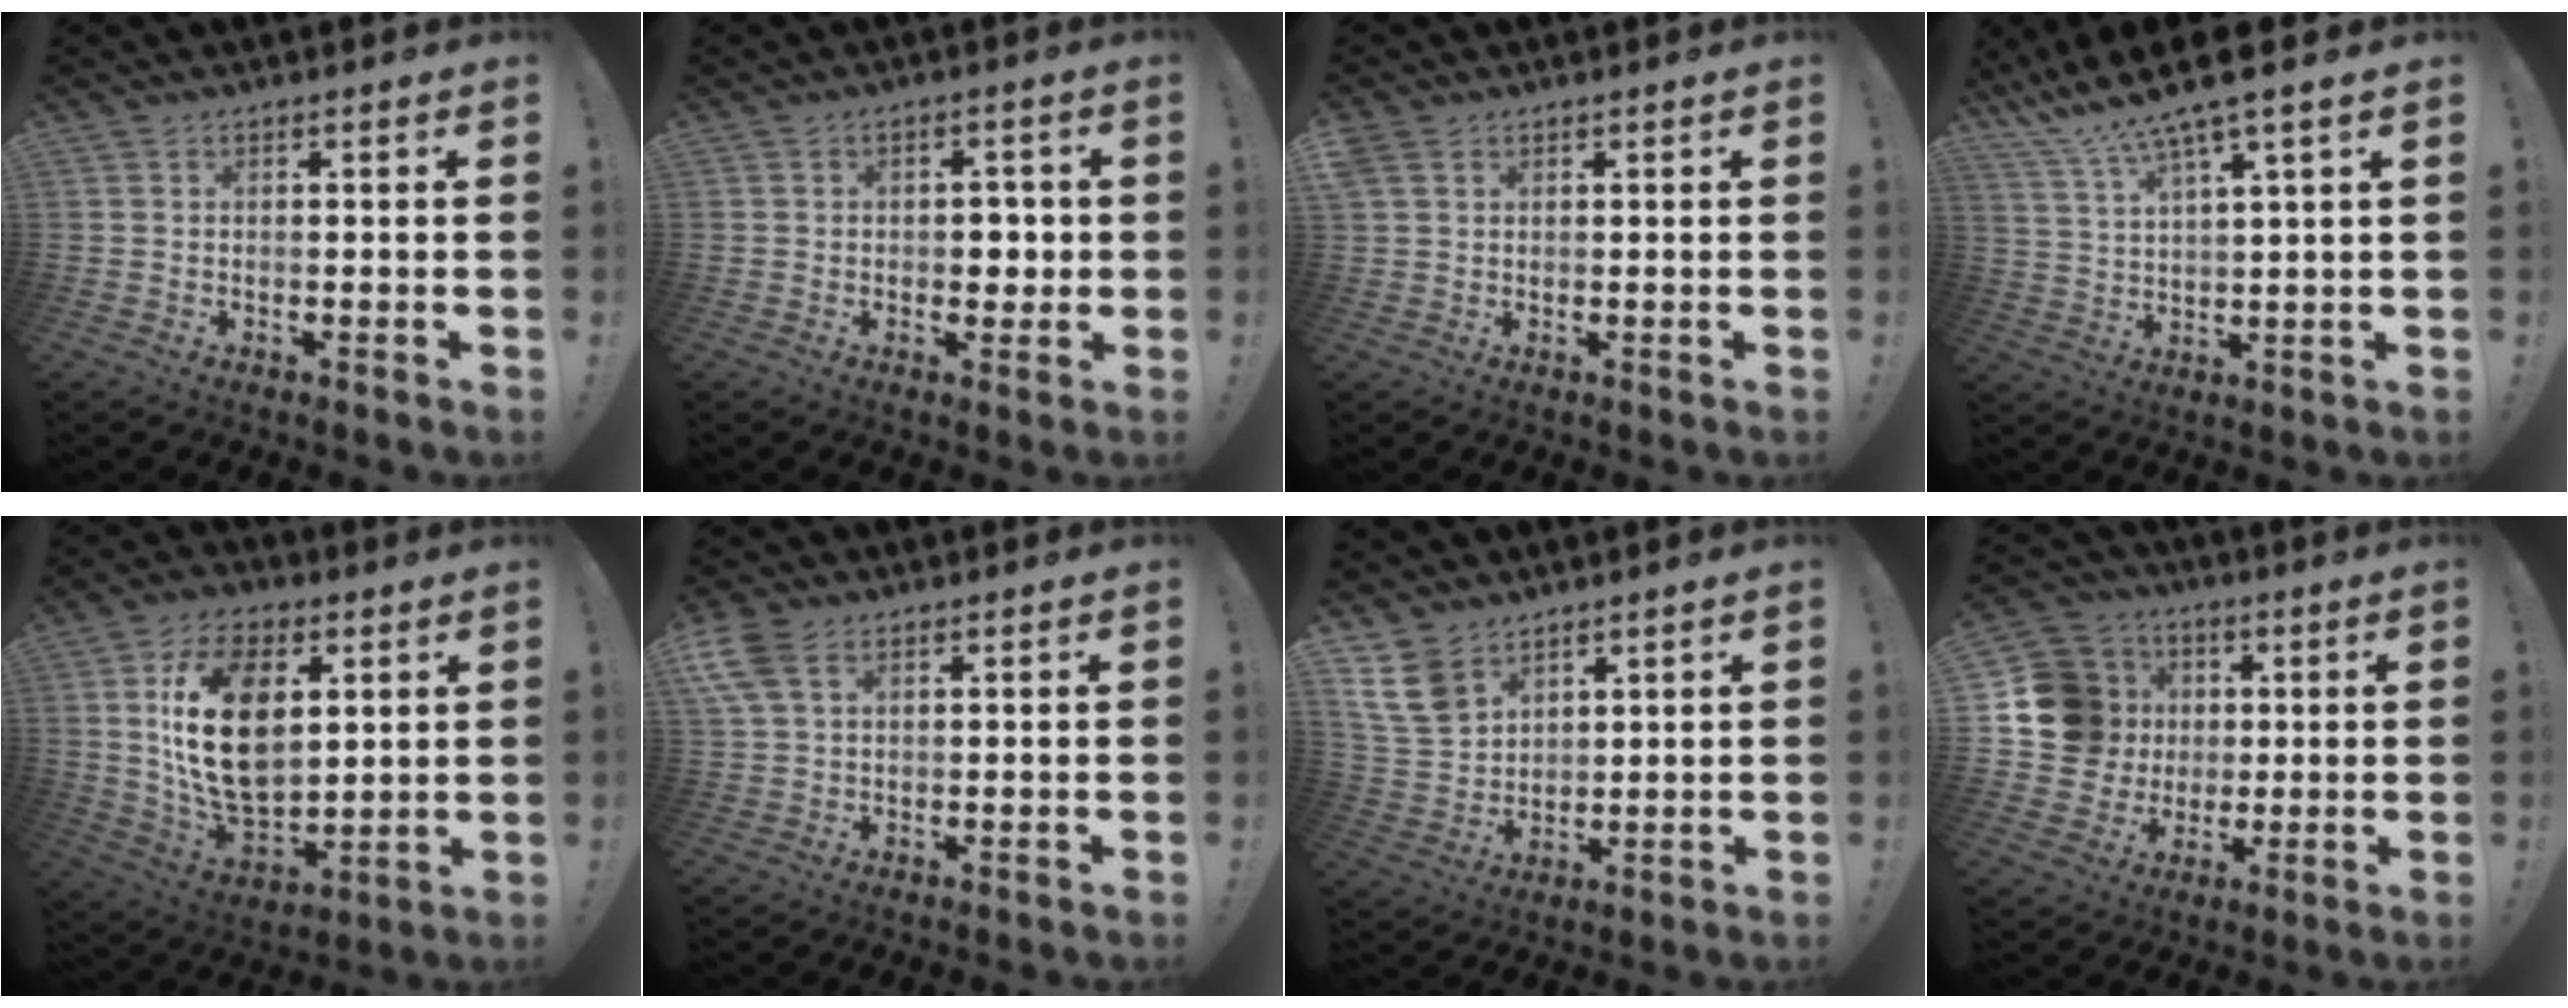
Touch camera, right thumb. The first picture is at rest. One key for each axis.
{"total": 4.3, "fx": -0.2, "fy": 3.5, "fz": 2.4, "tx": -0.029, "ty": 0.002, "tz": -0.006}
{"total": 3.2, "fx": 1.6, "fy": 2.2, "fz": 1.6, "tx": -0.037, "ty": 0.006, "tz": 0.036}
{"total": 9.4, "fx": 7.5, "fy": 0.2, "fz": 5.7, "tx": -0.121, "ty": -0.047, "tz": 0.130}
{"total": 20.9, "fx": 5.1, "fy": 13.4, "fz": 15.2, "tx": -0.285, "ty": -0.019, "tz": 0.087}
{"total": 7.4, "fx": 3.7, "fy": 4.3, "fz": 4.7, "tx": -0.104, "ty": -0.002, "tz": 0.072}
{"total": 11.4, "fx": 7.4, "fy": 7.2, "fz": 5.0, "tx": -0.103, "ty": -0.037, "tz": 0.148}
{"total": 15.9, "fx": 2.3, "fy": 14.6, "fz": 5.9, "tx": -0.101, "ty": 0.002, "tz": 0.067}